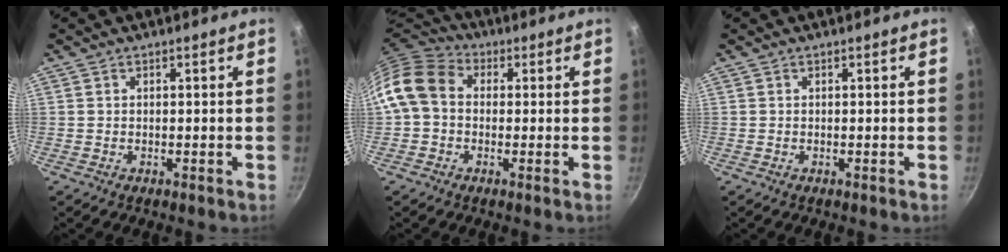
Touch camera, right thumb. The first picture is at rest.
{"total": 10.7, "force": [0.4, 8.5, 6.5], "torque": [-0.106, 0.027, -0.015]}
{"total": 0.0}